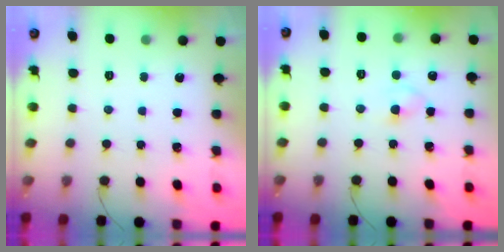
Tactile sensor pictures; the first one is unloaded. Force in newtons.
{"total": 2.4, "press": 2.1, "slide": 1.0}